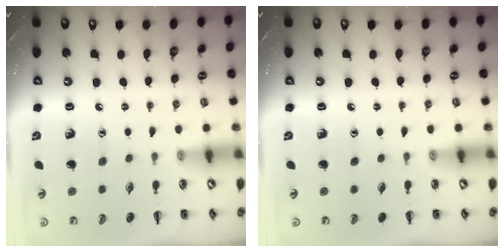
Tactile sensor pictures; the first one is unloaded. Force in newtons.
{"total": 0.0}